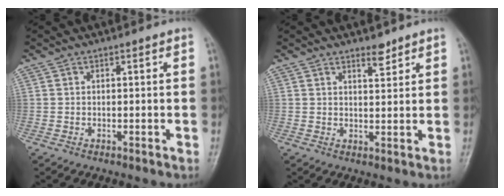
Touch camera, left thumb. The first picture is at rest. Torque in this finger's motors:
{"motor_torque": [0.00, 0.01, -0.08, -0.11, 0.08]}